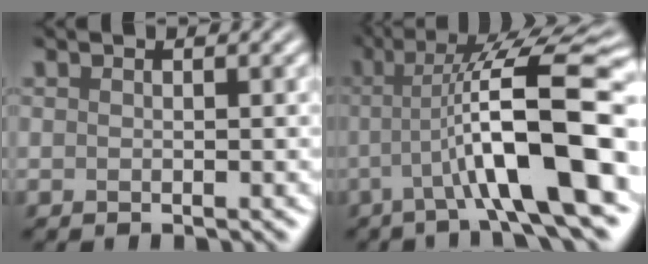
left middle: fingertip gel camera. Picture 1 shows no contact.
{"total": 11.8, "force": [-1.4, 2.5, 11.5], "torque": [-0.173, 0.013, -0.026]}